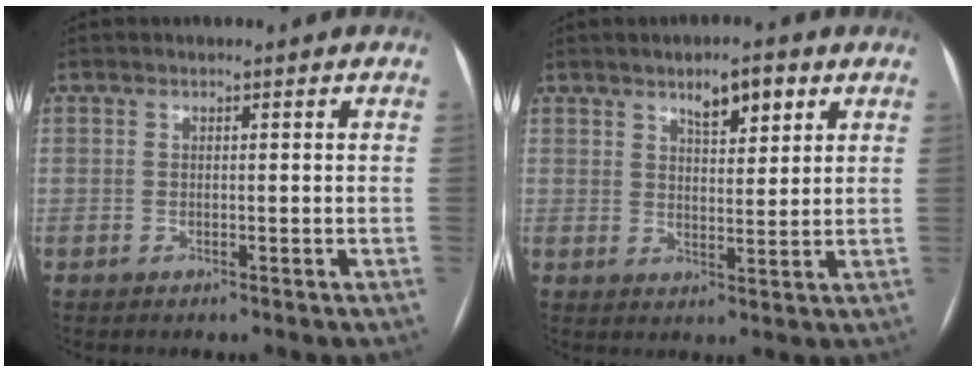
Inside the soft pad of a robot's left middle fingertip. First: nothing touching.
{"total": 5.4, "force": [3.3, 1.7, 3.9], "torque": [-0.064, 0.004, 0.053]}